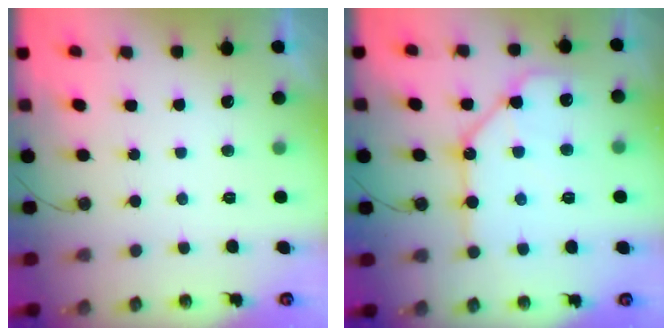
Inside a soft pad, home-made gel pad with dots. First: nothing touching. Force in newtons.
{"total": 12.8, "press": 12.8, "slide": 1.1}